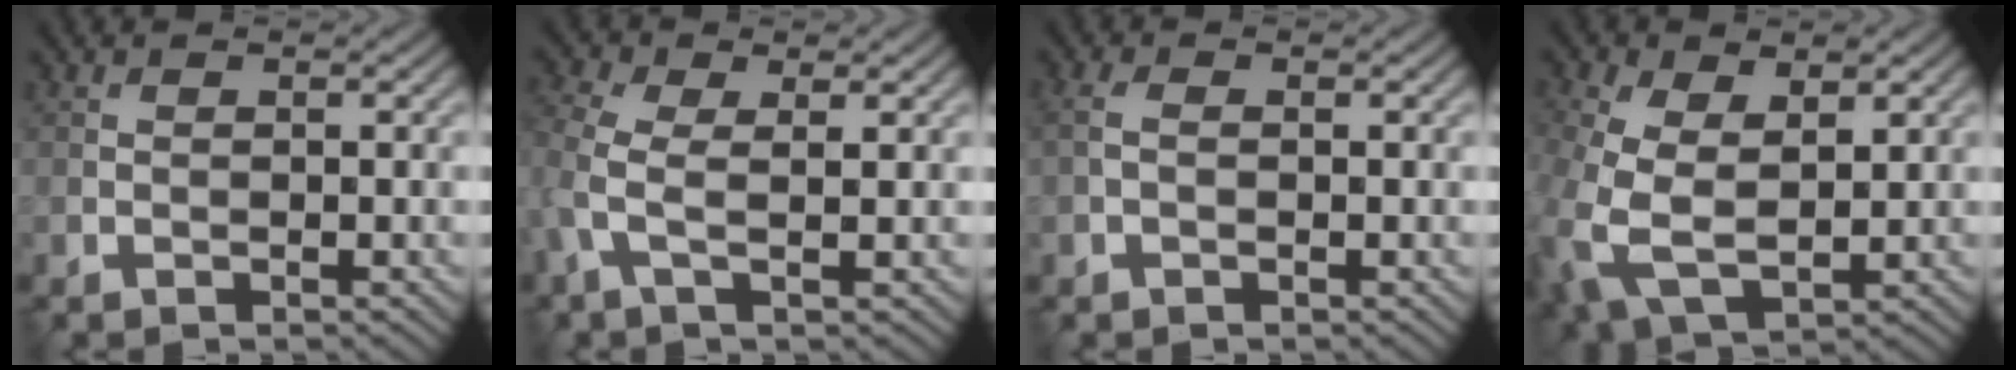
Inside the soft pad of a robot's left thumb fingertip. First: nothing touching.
{"total": 4.7, "force": [0.1, 2.2, 4.1], "torque": [-0.117, 0.005, -0.003]}
{"total": 1.9, "force": [0.0, 1.2, 1.5], "torque": [-0.040, 0.005, -0.001]}
{"total": 9.4, "force": [-0.1, 5.9, 7.3], "torque": [-0.219, -0.014, 0.007]}